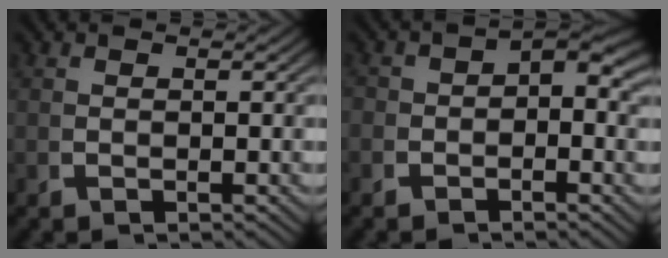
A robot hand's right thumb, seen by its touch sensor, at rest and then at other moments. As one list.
[{"total": 2.5, "force": [-0.6, 1.8, 1.6], "torque": [-0.016, -0.003, -0.012]}]